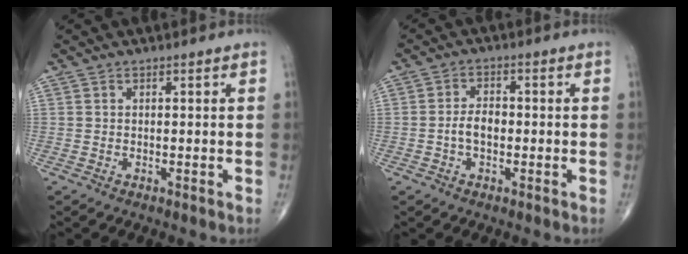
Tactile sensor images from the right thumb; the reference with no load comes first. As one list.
[{"total": 3.8, "force": [-0.8, 2.3, 2.9], "torque": [-0.051, 0.013, -0.019]}]